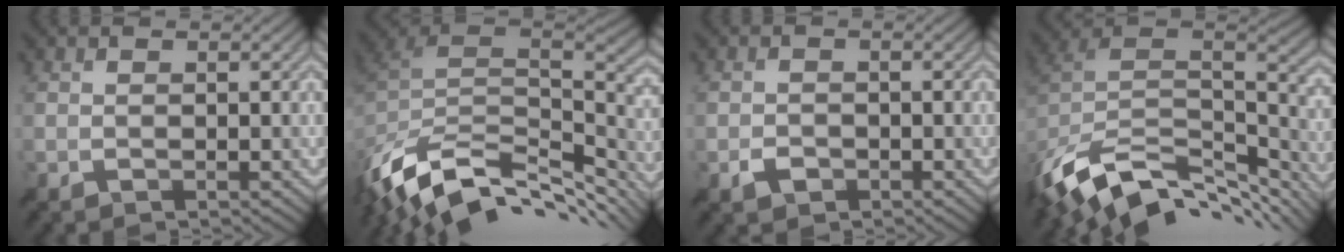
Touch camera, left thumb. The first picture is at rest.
{"total": 14.5, "force": [-8.3, 7.9, 8.9], "torque": [-0.231, -0.019, -0.132]}
{"total": 1.5, "force": [-0.9, 1.2, 0.4], "torque": [-0.010, -0.002, -0.016]}
{"total": 13.3, "force": [-7.1, 7.3, 8.5], "torque": [-0.199, -0.025, -0.107]}